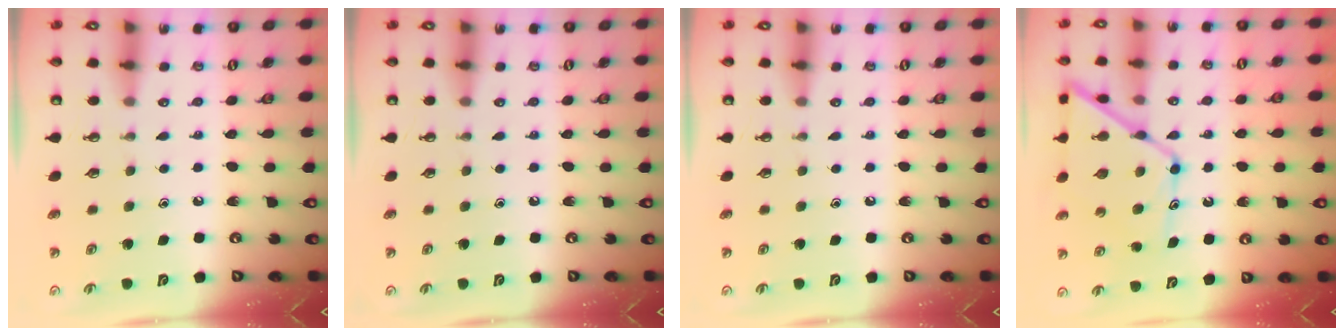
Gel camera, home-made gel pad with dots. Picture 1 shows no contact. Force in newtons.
{"total": 0.0}
{"total": 0.0}
{"total": 14.6, "press": 14.6, "slide": 1.0}